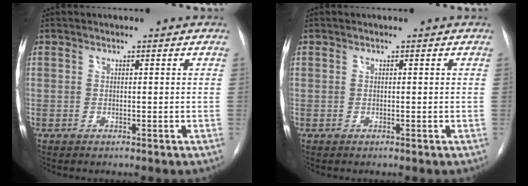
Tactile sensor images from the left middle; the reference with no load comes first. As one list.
[{"total": 0.0}]